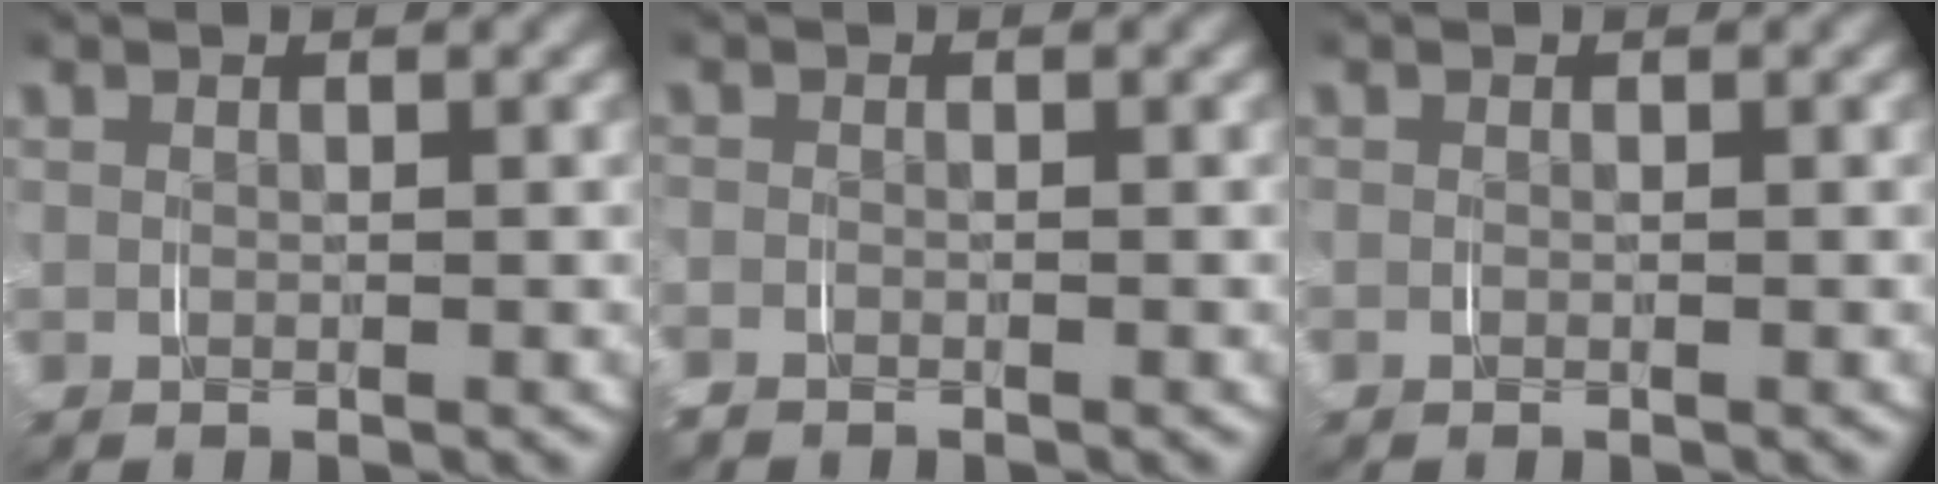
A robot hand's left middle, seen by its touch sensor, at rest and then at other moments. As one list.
[{"total": 1.1, "force": [-0.7, 0.8, -0.1], "torque": [-0.009, -0.004, -0.016]}, {"total": 0.9, "force": [-0.5, 0.8, 0.2], "torque": [-0.014, -0.006, -0.007]}]